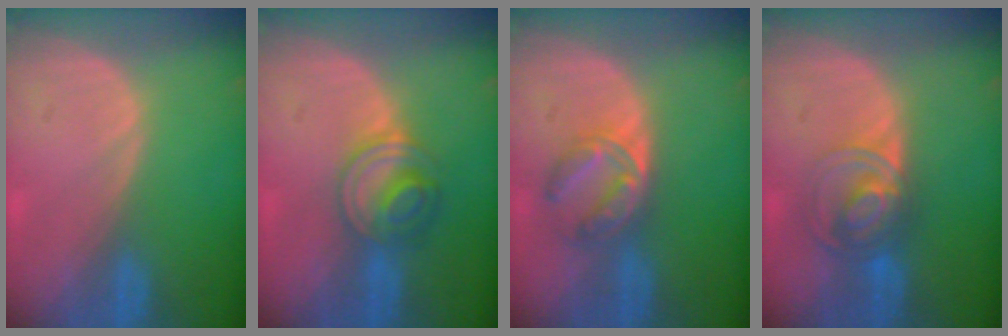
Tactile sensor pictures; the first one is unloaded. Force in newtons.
{"total": 5.6, "press": 5.6, "slide": 0.6}
{"total": 5.8, "press": 5.5, "slide": 1.8}
{"total": 7.6, "press": 6.2, "slide": 4.3}